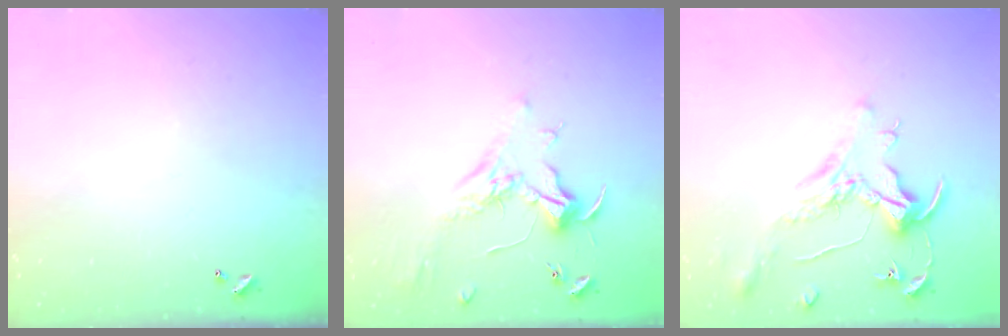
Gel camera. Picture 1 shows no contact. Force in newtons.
{"total": 2.0, "press": 1.9, "slide": 0.7}
{"total": 1.6, "press": 1.4, "slide": 0.7}